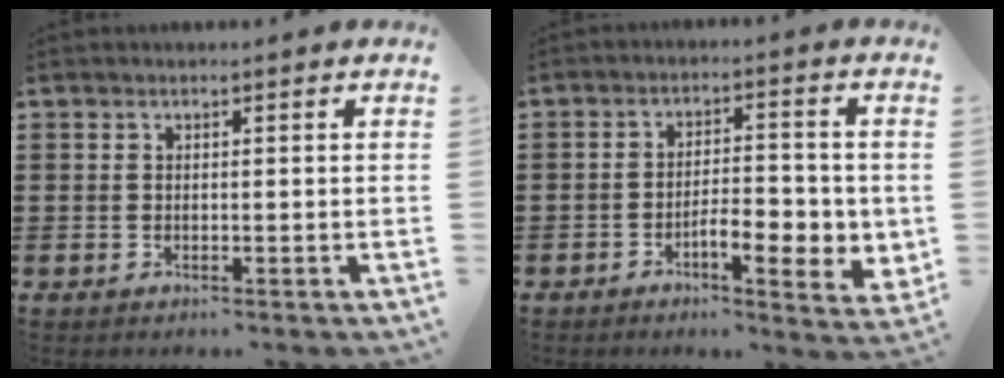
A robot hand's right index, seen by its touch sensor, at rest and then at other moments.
{"total": 6.0, "force": [-2.2, 2.4, 5.1], "torque": [-0.070, 0.000, -0.041]}